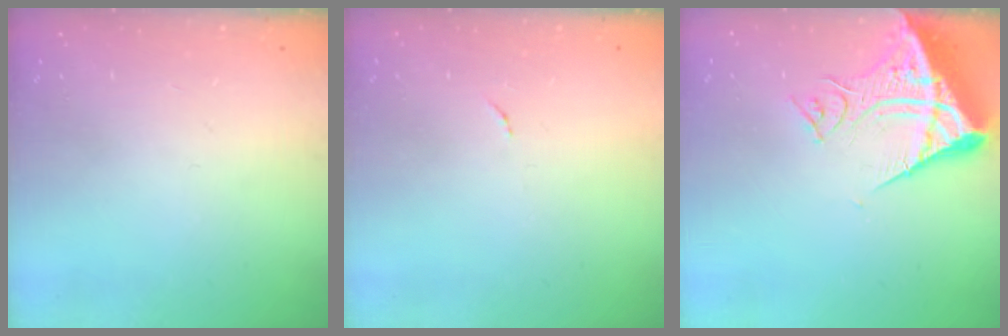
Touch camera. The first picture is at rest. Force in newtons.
{"total": 3.3, "press": 3.3, "slide": 0.1}
{"total": 13.5, "press": 13.3, "slide": 1.8}